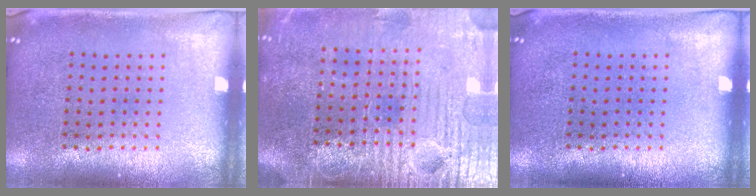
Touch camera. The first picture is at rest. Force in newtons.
{"total": 4.1, "press": 3.8, "slide": 1.5}
{"total": 0.0}